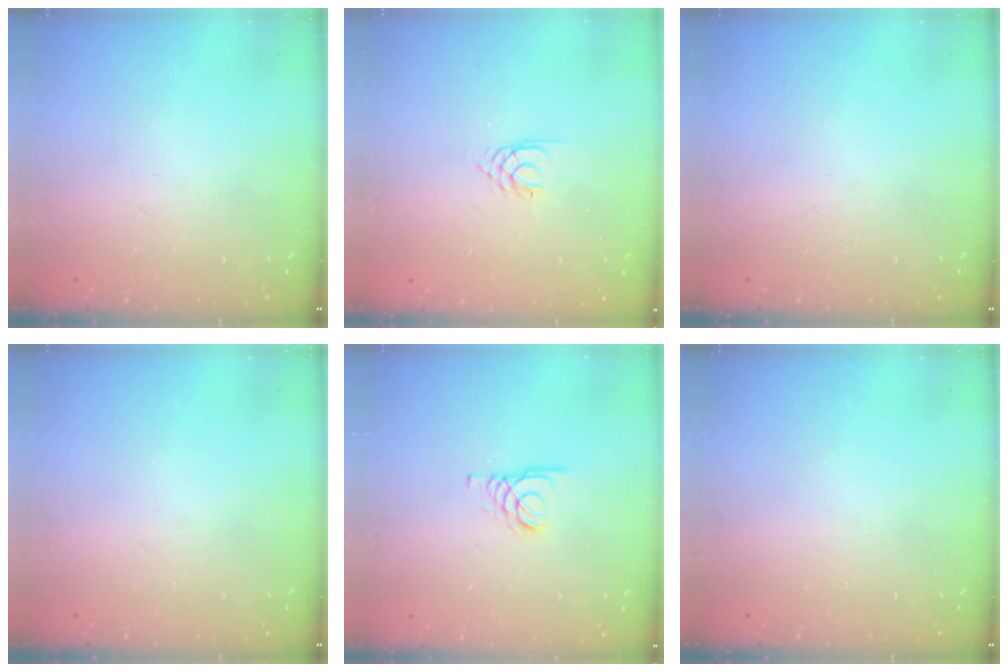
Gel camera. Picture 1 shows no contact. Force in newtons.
{"total": 1.6, "press": 1.6, "slide": 0.2}
{"total": 0.0}
{"total": 0.0}
{"total": 2.0, "press": 2.0, "slide": 0.1}
{"total": 0.0}